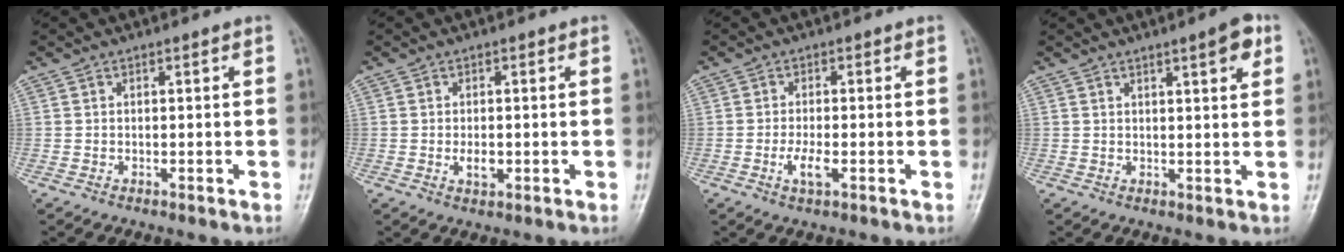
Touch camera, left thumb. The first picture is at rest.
{"total": 2.8, "force": [-0.5, 1.7, 2.1], "torque": [-0.028, -0.002, -0.007]}
{"total": 3.6, "force": [-1.2, 1.5, 3.1], "torque": [-0.060, 0.000, -0.024]}
{"total": 4.9, "force": [2.6, 1.1, 4.0], "torque": [-0.045, -0.009, 0.033]}